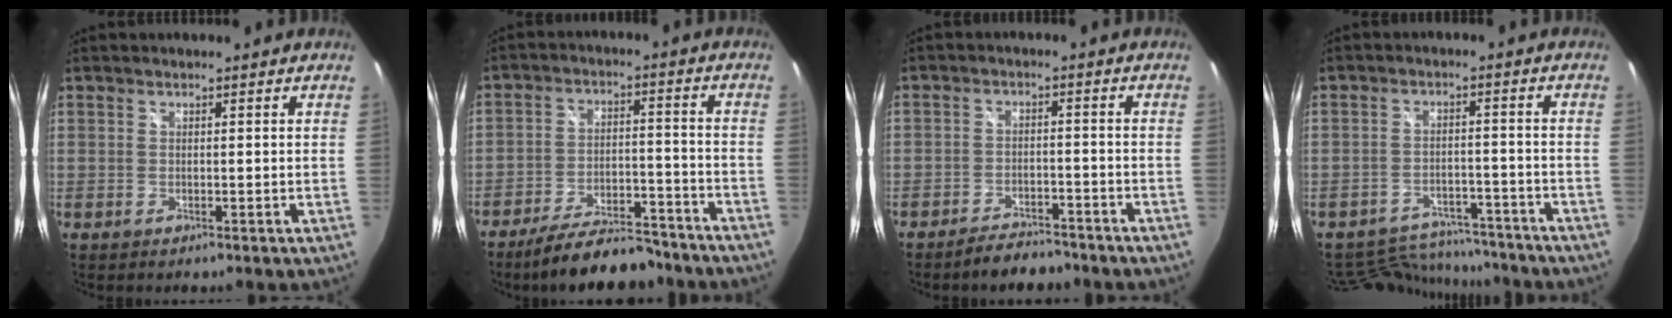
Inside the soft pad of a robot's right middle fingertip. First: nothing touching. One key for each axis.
{"total": 14.2, "fx": -12.2, "fy": 4.2, "fz": 5.9, "tx": -0.111, "ty": 0.008, "tz": -0.176}
{"total": 5.9, "fx": -5.1, "fy": 2.3, "fz": 1.6, "tx": -0.044, "ty": 0.011, "tz": -0.074}
{"total": 12.5, "fx": -11.5, "fy": 4.3, "fz": 2.4, "tx": -0.064, "ty": 0.022, "tz": -0.157}